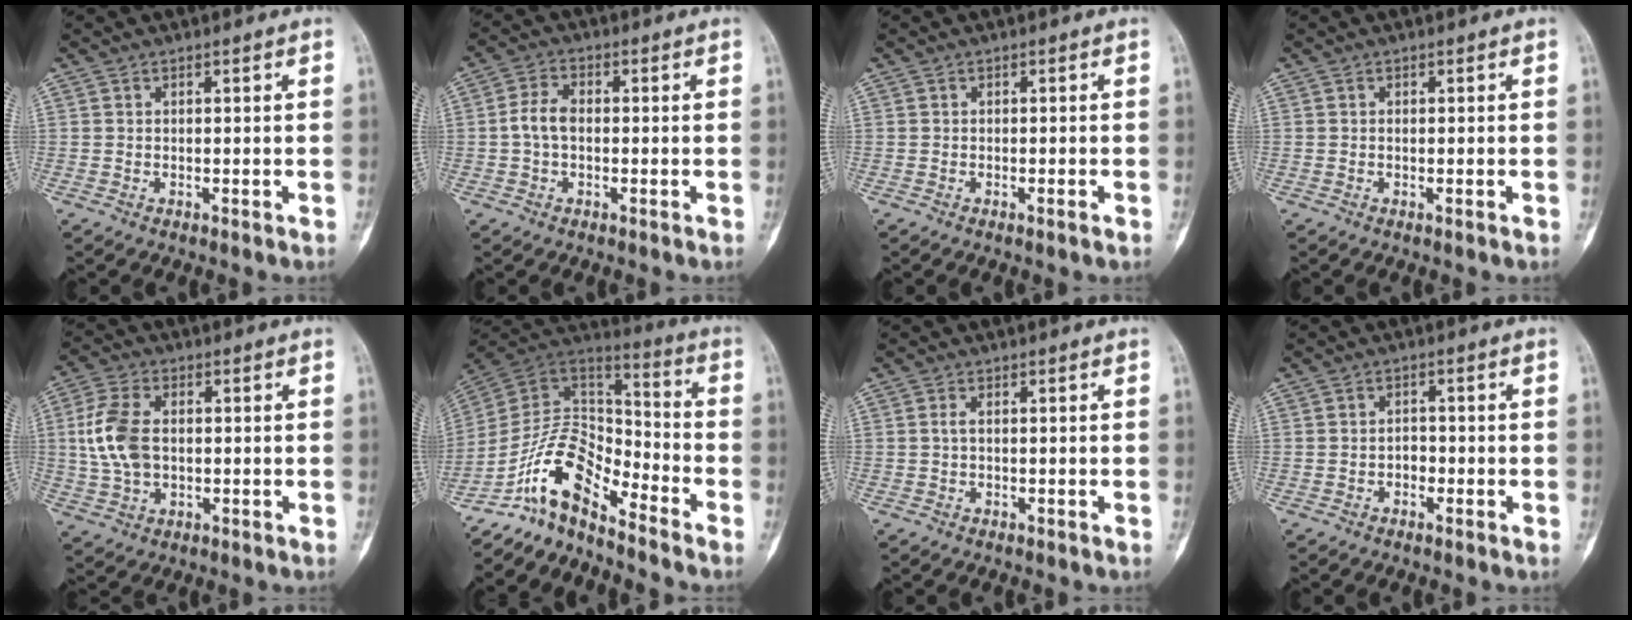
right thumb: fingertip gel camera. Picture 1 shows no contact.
{"total": 4.7, "force": [-0.4, 3.0, 3.6], "torque": [-0.073, 0.015, -0.014]}
{"total": 1.0, "force": [-0.5, 0.0, 0.8], "torque": [-0.018, -0.001, -0.007]}
{"total": 0.6, "force": [-0.2, 0.2, 0.6], "torque": [-0.011, -0.002, -0.001]}
{"total": 10.0, "force": [0.4, 6.3, 7.7], "torque": [-0.164, 0.007, 0.010]}
{"total": 12.8, "force": [-9.7, 4.9, 6.7], "torque": [-0.111, 0.104, -0.190]}
{"total": 0.9, "force": [0.0, 0.3, 0.9], "torque": [-0.021, 0.000, -0.002]}
{"total": 1.9, "force": [-0.9, 1.4, 0.9], "torque": [0.001, 0.010, -0.020]}